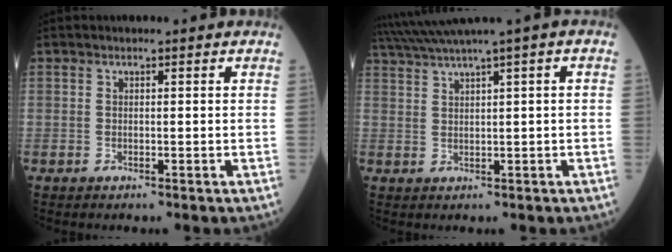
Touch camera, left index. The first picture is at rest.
{"total": 5.7, "force": [4.0, -1.4, 3.8], "torque": [-0.081, 0.020, 0.079]}